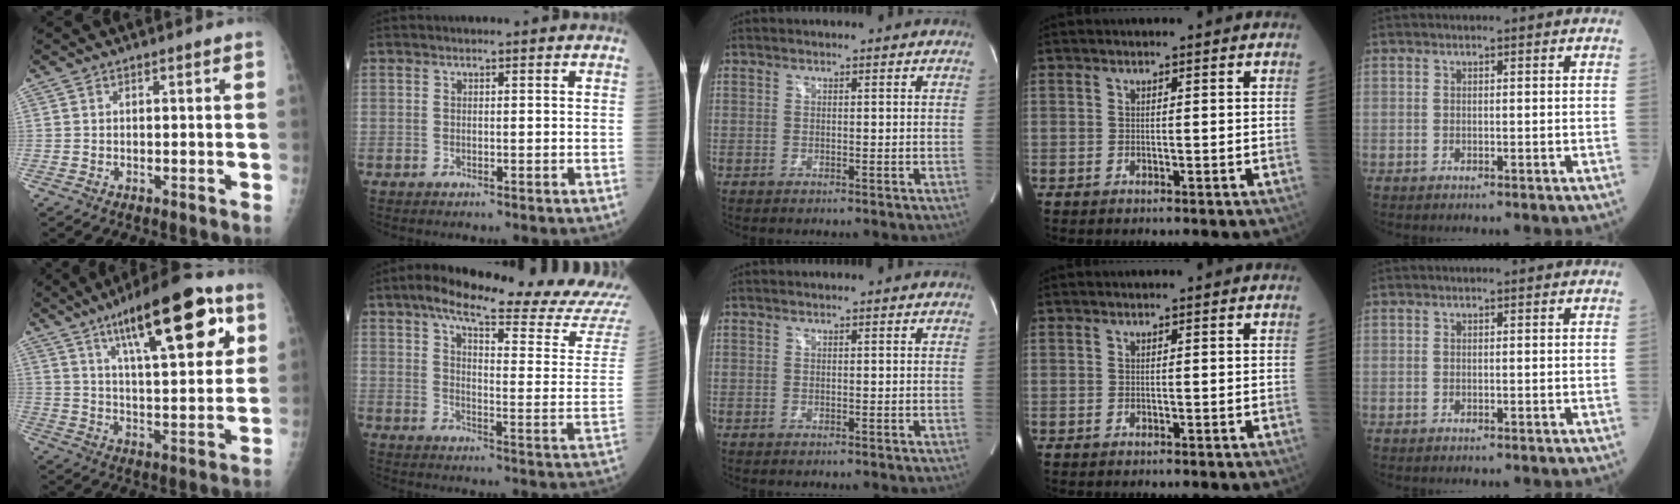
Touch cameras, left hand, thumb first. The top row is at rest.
{"thumb": {"total": 20.6, "force": [9.9, 6.6, 16.9], "torque": [-0.222, -0.026, 0.152]}, "index": {"total": 23.8, "force": [21.0, 0.8, 11.2], "torque": [-0.168, -0.068, 0.260]}}